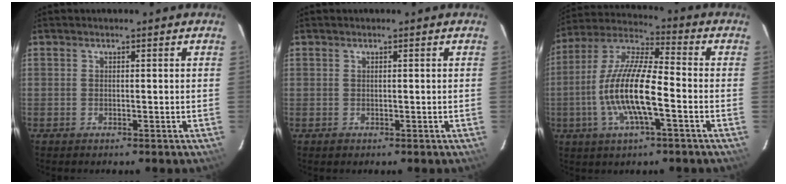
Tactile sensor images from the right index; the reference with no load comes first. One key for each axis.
{"total": 0.9, "fx": -0.1, "fy": 0.9, "fz": 0.0, "tx": 0.001, "ty": 0.001, "tz": 0.001}
{"total": 14.7, "fx": -3.8, "fy": 3.3, "fz": 13.8, "tx": -0.276, "ty": 0.000, "tz": -0.079}